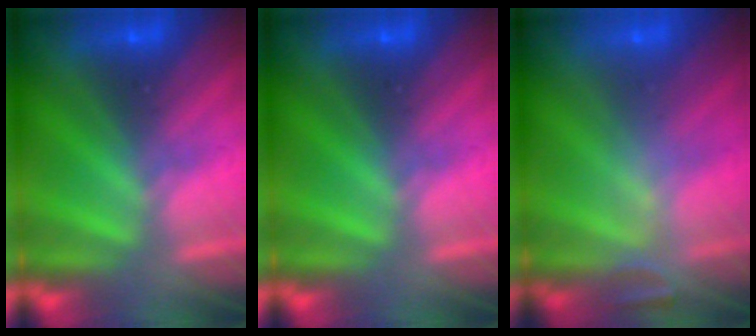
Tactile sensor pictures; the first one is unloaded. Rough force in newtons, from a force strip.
{"total": 0.0}
{"total": 2.4}